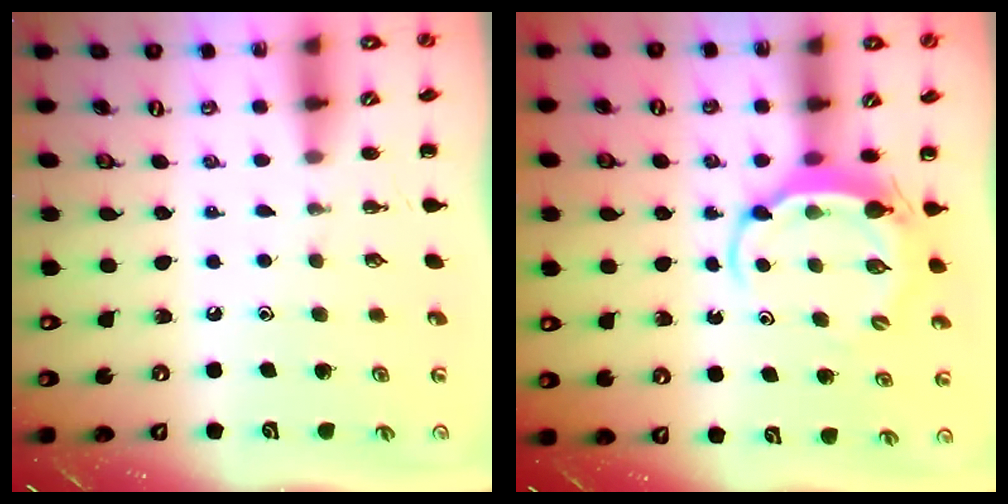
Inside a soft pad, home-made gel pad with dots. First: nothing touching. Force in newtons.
{"total": 5.3, "press": 5.2, "slide": 0.9}